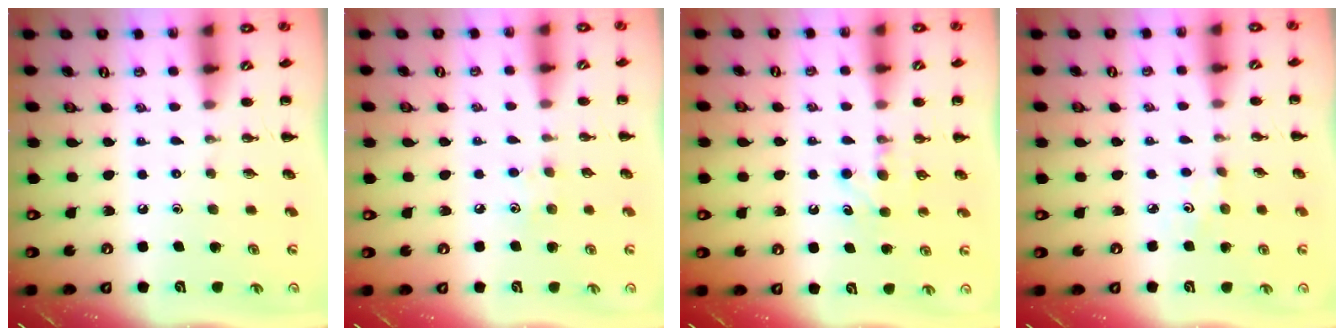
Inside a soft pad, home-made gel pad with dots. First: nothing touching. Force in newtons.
{"total": 5.0, "press": 4.8, "slide": 1.4}
{"total": 4.4, "press": 4.3, "slide": 1.1}
{"total": 1.5, "press": 1.4, "slide": 0.5}